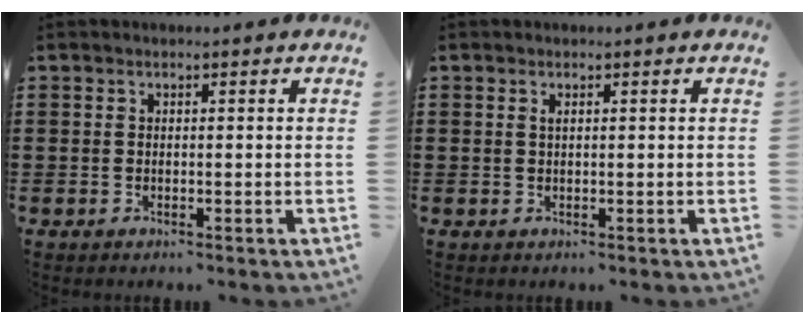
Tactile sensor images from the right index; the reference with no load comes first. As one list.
[{"total": 0.5, "force": [0.3, 0.1, 0.5], "torque": [-0.011, 0.000, 0.005]}]